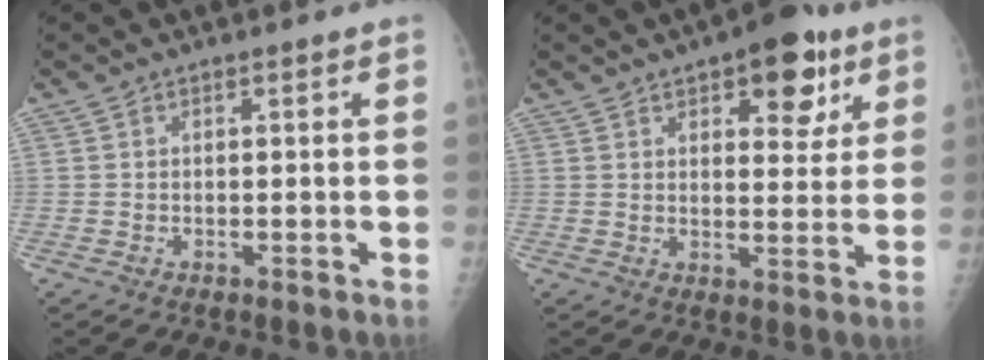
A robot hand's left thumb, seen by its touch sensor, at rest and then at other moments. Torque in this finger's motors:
{"motor_torque": [-0.11, 0.08, 0.16, -0.05, 0.11]}